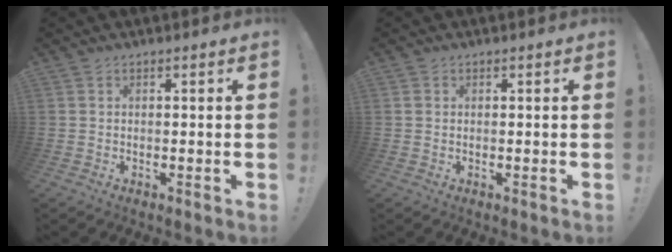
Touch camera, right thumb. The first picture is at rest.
{"total": 0.8, "force": [0.2, 0.7, -0.2], "torque": [-0.001, 0.005, 0.006]}